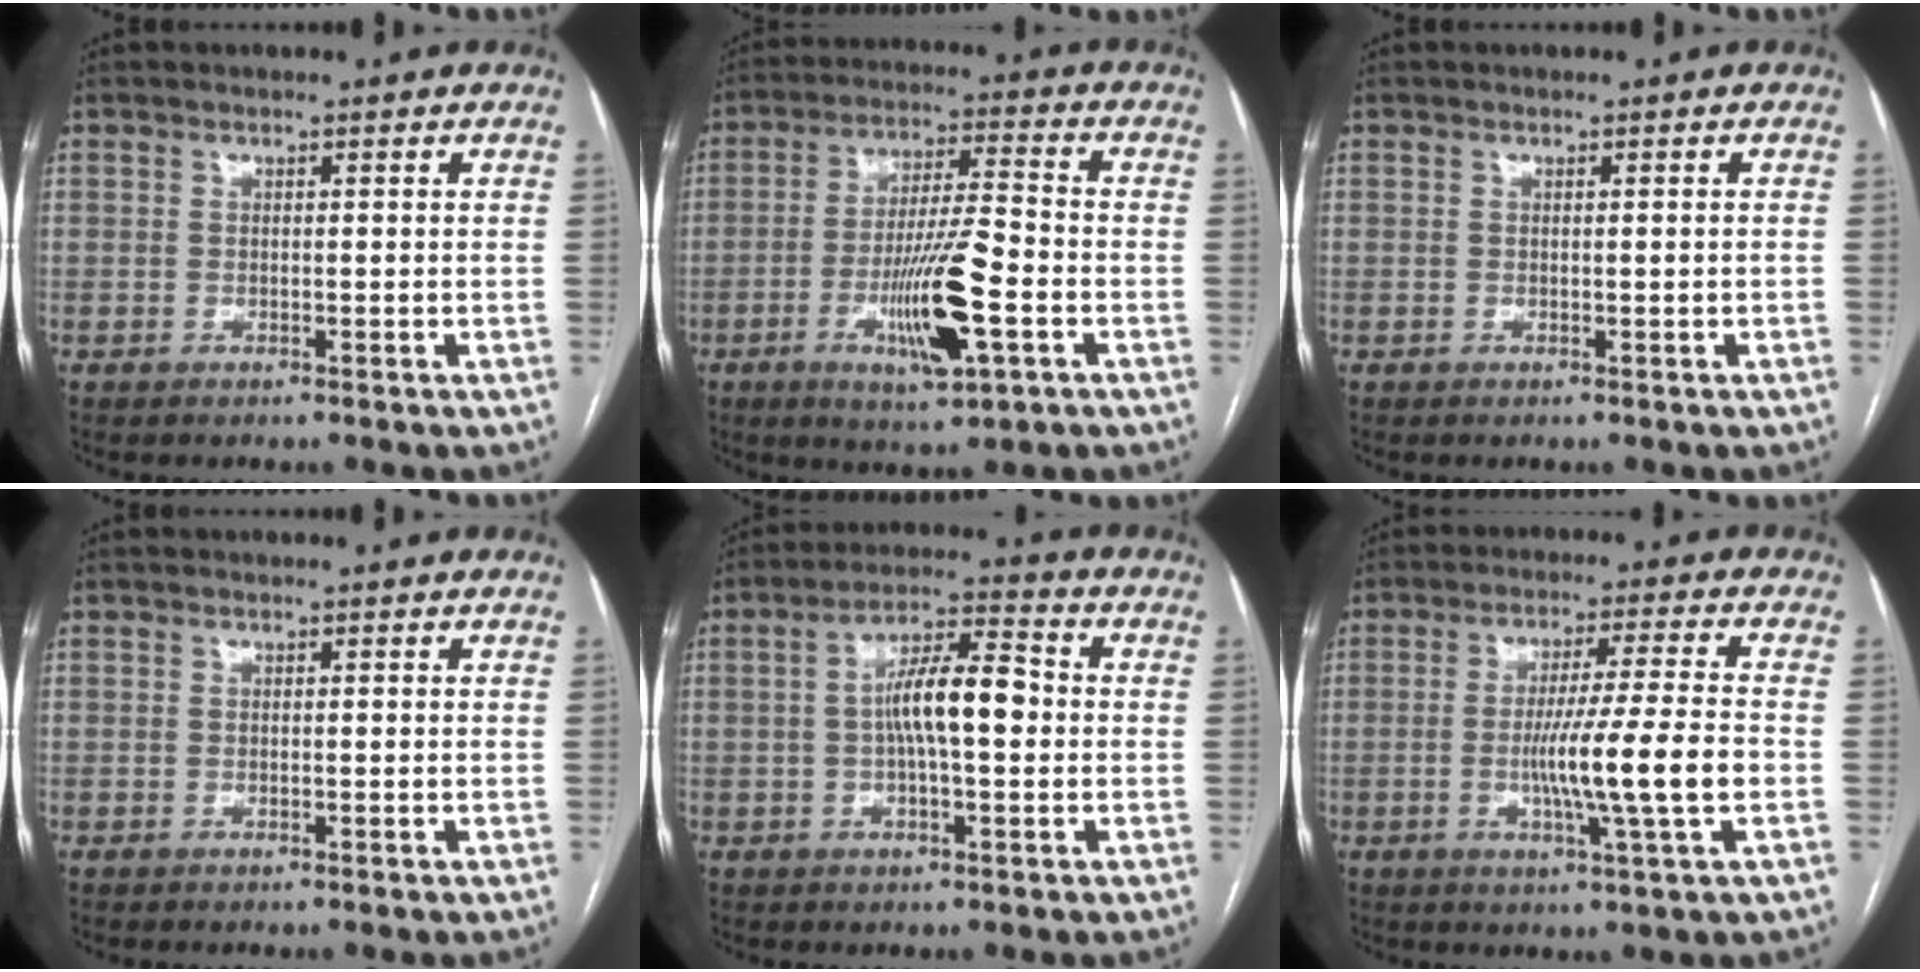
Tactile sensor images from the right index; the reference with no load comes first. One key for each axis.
{"total": 12.4, "fx": -4.1, "fy": 1.4, "fz": 11.6, "tx": -0.212, "ty": -0.010, "tz": -0.069}
{"total": 0.0}
{"total": 0.0}
{"total": 9.2, "fx": 0.0, "fy": 2.2, "fz": 9.0, "tx": -0.165, "ty": 0.021, "tz": -0.005}
{"total": 10.9, "fx": -2.2, "fy": -1.1, "fz": 10.6, "tx": -0.187, "ty": -0.011, "tz": -0.040}